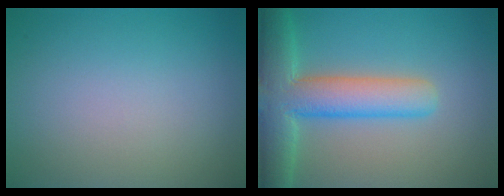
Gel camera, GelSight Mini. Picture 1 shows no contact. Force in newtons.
{"total": 7.8, "press": 7.8, "slide": 0.6}